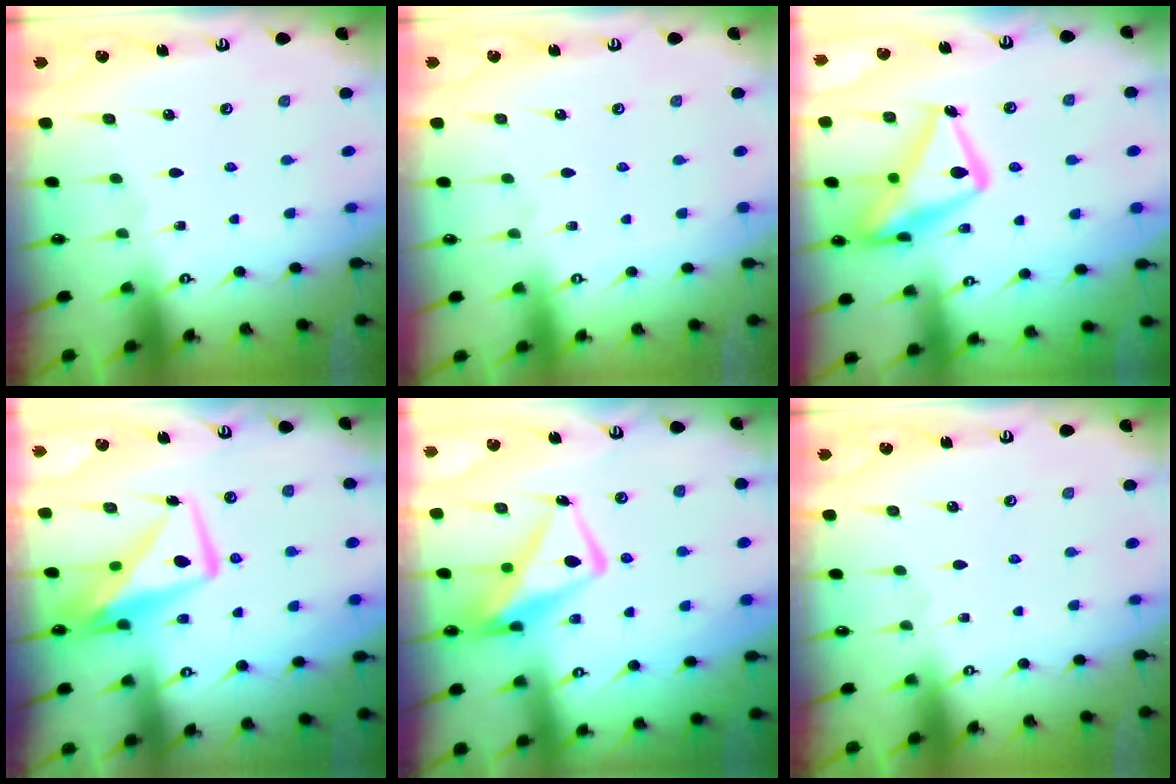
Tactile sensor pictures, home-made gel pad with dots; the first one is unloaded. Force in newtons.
{"total": 3.8, "press": 3.8, "slide": 0.1}
{"total": 18.9, "press": 18.9, "slide": 1.3}
{"total": 10.0, "press": 9.9, "slide": 1.3}
{"total": 10.7, "press": 10.6, "slide": 1.2}
{"total": 0.0}